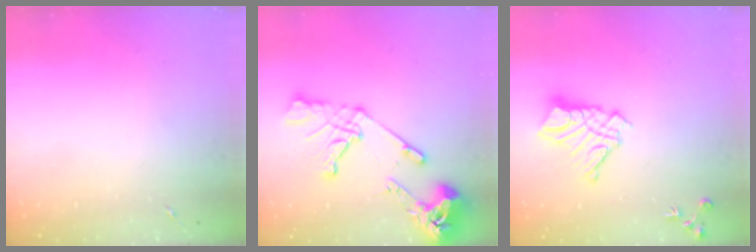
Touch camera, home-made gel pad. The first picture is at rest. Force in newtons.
{"total": 17.0, "press": 16.9, "slide": 1.9}
{"total": 13.7, "press": 13.6, "slide": 1.2}